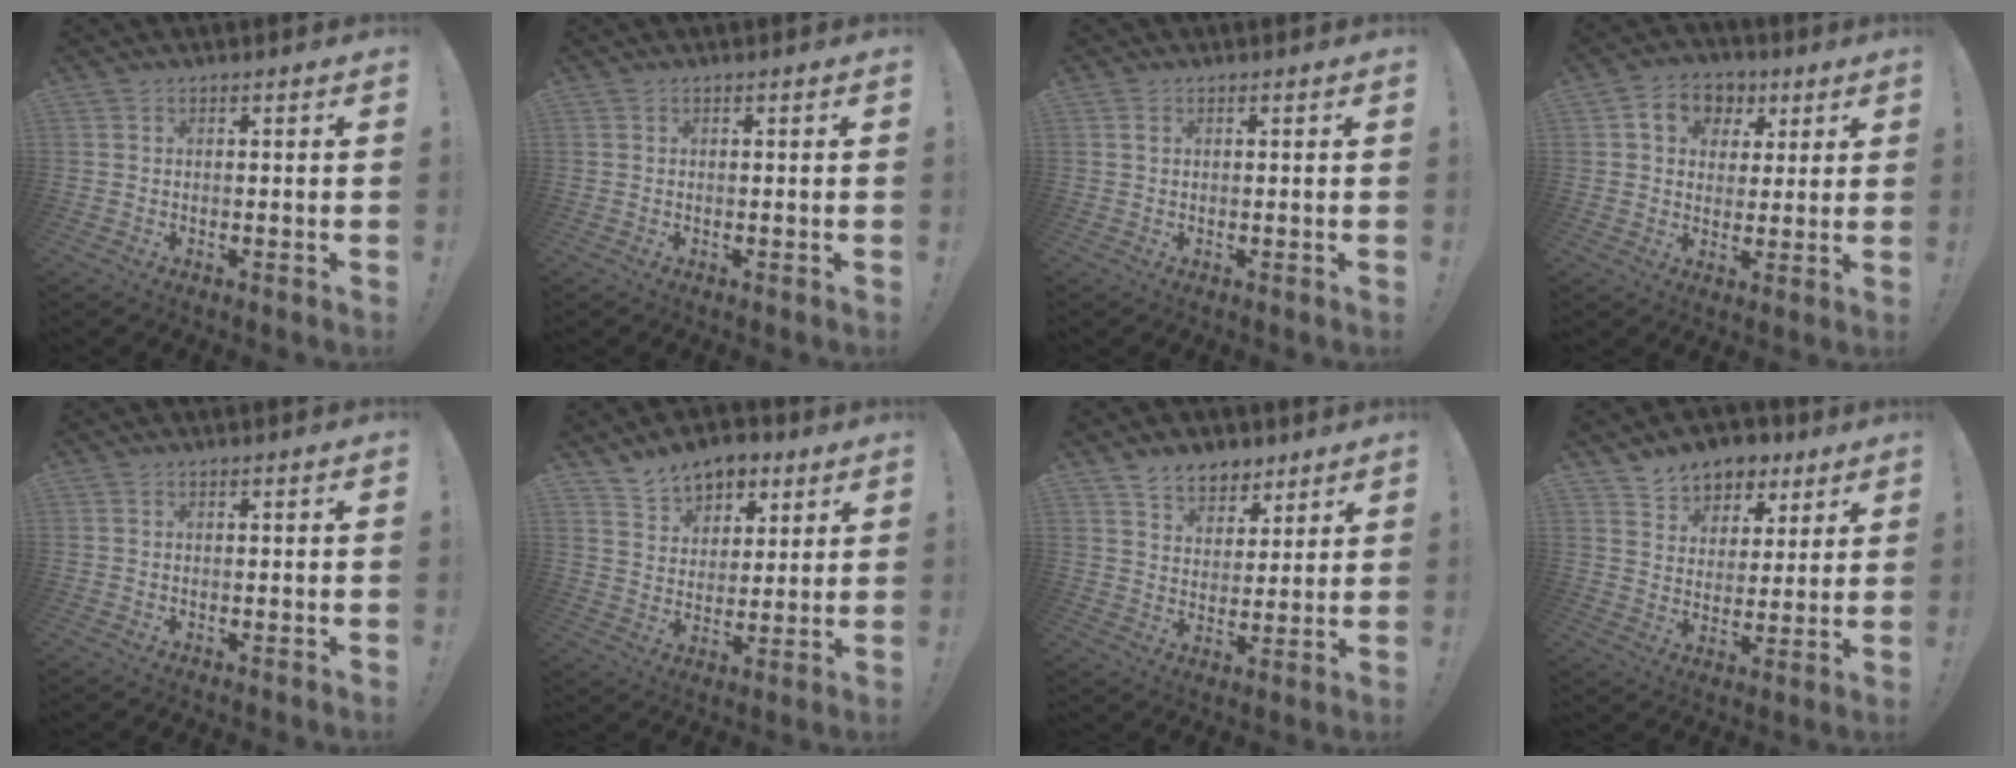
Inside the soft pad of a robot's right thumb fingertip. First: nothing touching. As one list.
[{"total": 0.0}, {"total": 0.8, "force": [0.4, 0.5, 0.4], "torque": [-0.004, -0.001, 0.007]}, {"total": 9.9, "force": [3.8, 8.1, 4.4], "torque": [-0.059, -0.008, 0.075]}, {"total": 0.0}, {"total": 10.3, "force": [7.6, 6.4, 2.7], "torque": [-0.047, -0.049, 0.147]}, {"total": 8.4, "force": [6.2, 5.4, 1.5], "torque": [-0.028, -0.044, 0.123]}, {"total": 8.6, "force": [6.2, 5.8, 1.1], "torque": [-0.017, -0.050, 0.123]}]